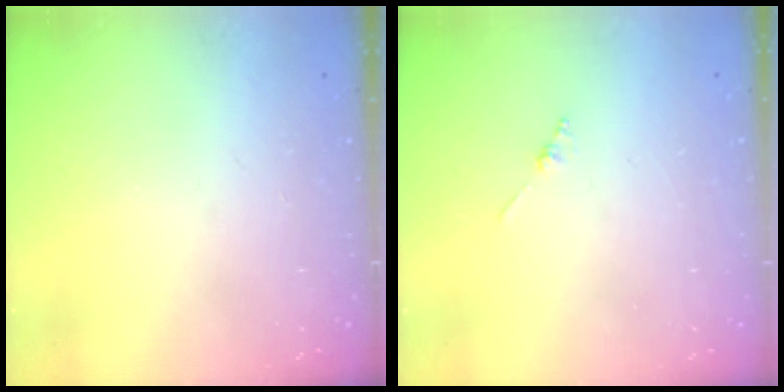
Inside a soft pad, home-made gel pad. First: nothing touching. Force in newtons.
{"total": 0.8, "press": 0.8, "slide": 0.2}